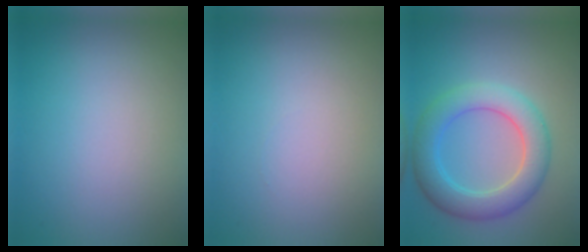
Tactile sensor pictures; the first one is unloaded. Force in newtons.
{"total": 0.0}
{"total": 5.6, "press": 5.6, "slide": 0.2}